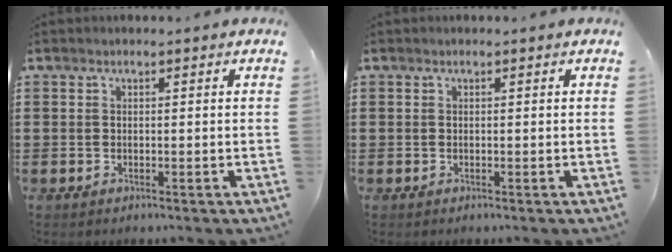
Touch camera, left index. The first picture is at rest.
{"total": 0.0}